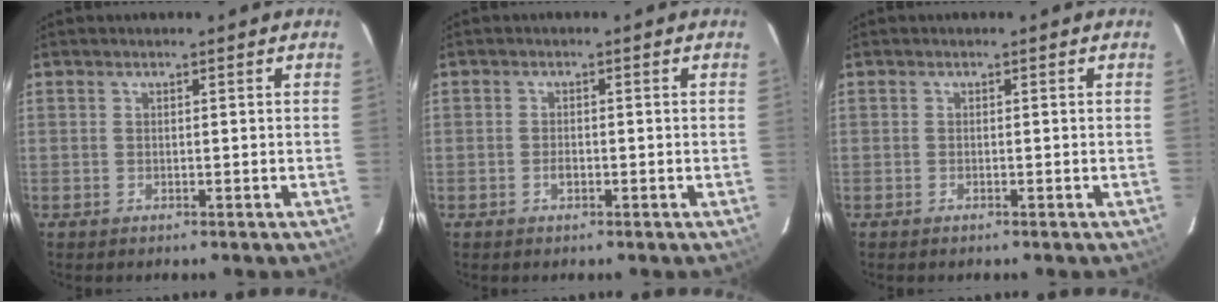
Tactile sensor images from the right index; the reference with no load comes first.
{"total": 1.4, "force": [-0.6, 0.9, 0.9], "torque": [-0.017, 0.002, -0.009]}
{"total": 0.0}